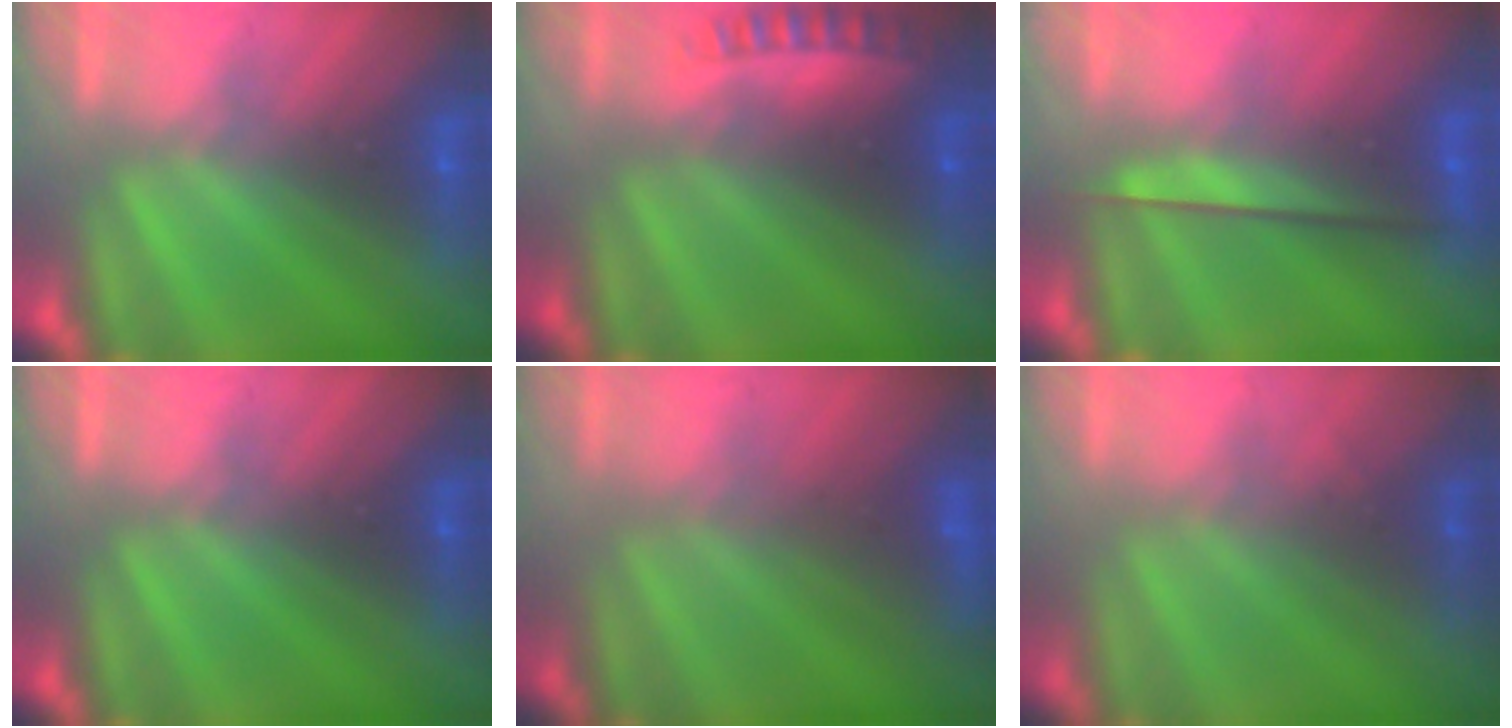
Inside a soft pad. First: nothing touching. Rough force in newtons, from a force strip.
{"total": 2.6}
{"total": 2.4}
{"total": 0.0}
{"total": 2.9}
{"total": 1.8}